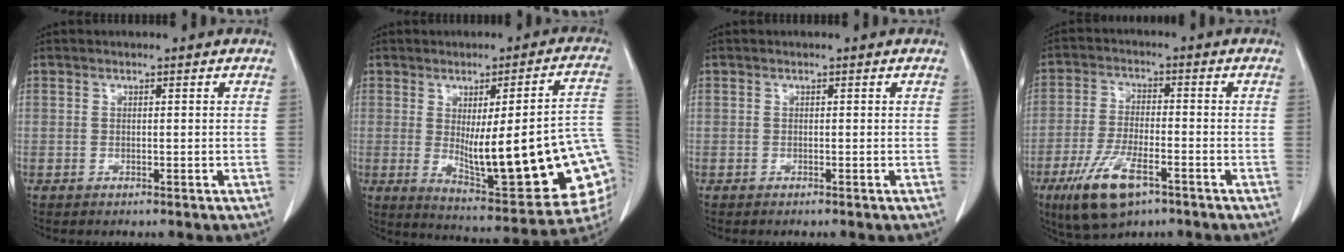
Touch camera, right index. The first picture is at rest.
{"total": 24.0, "force": [-3.2, 4.5, 23.4], "torque": [-0.244, -0.005, -0.023]}
{"total": 0.0}
{"total": 10.3, "force": [-5.7, 3.4, 7.8], "torque": [-0.162, -0.017, -0.099]}